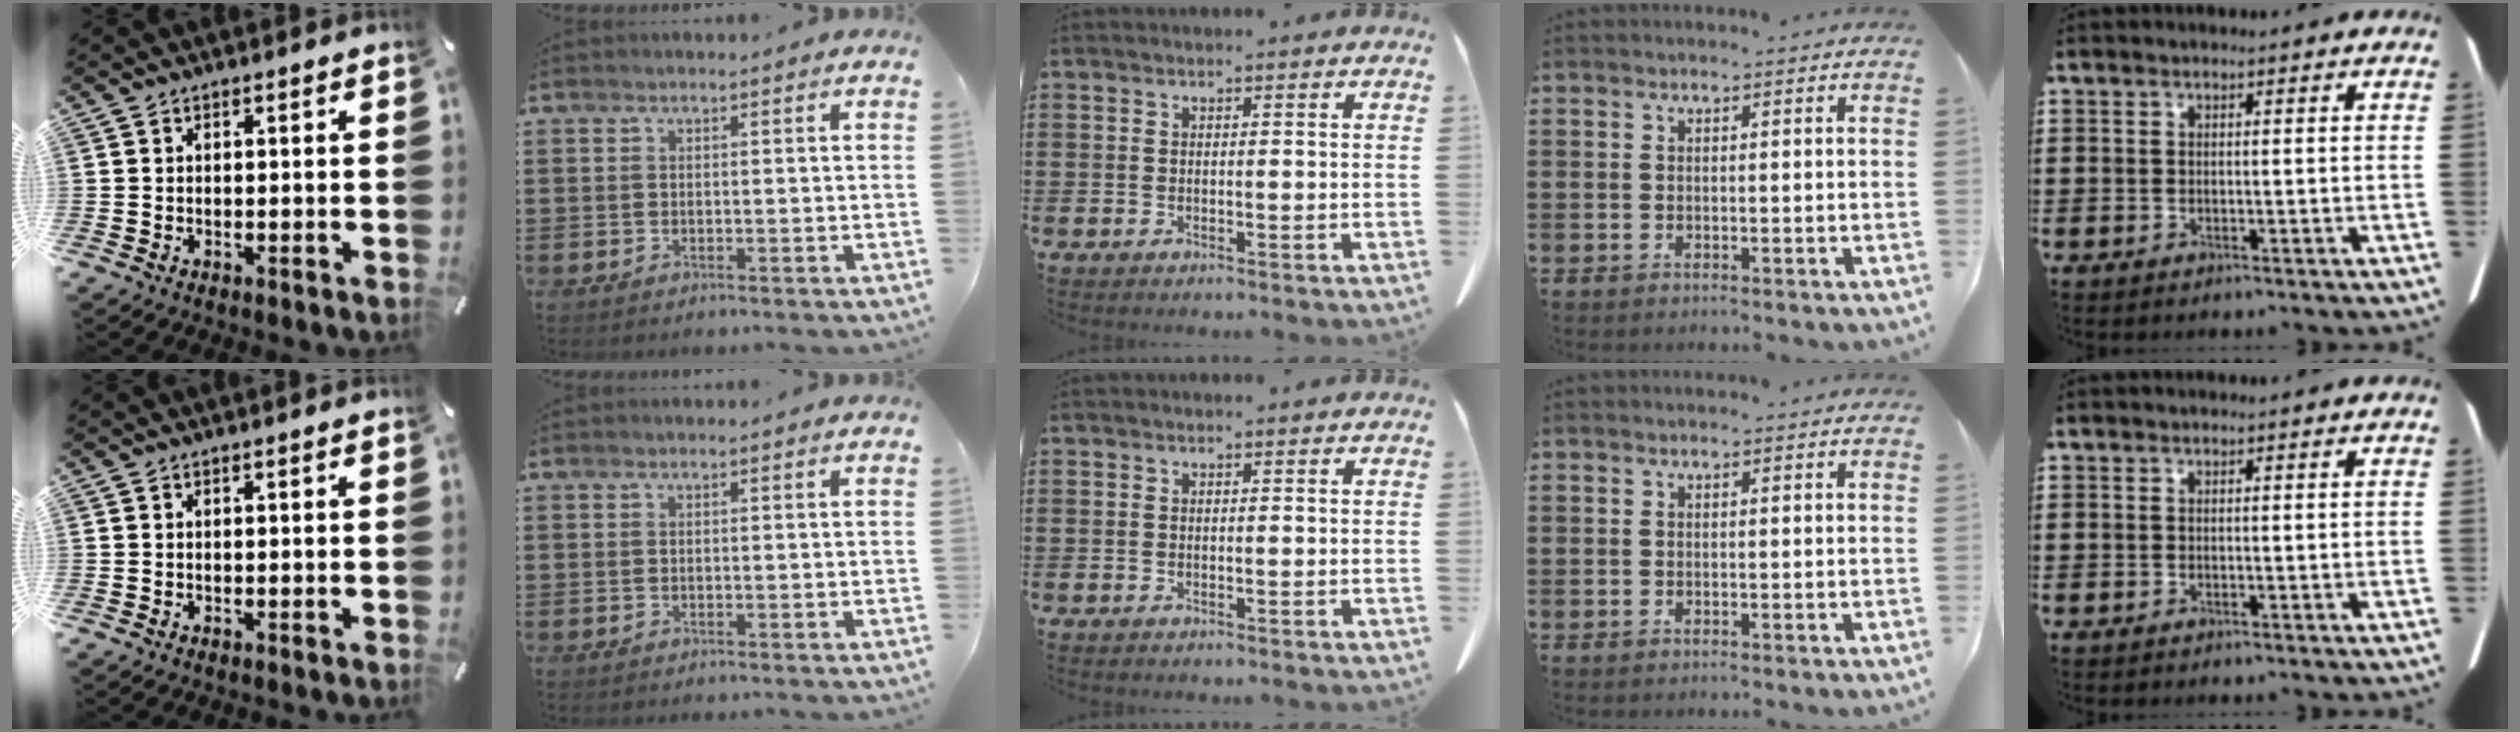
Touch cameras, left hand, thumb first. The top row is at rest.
{}